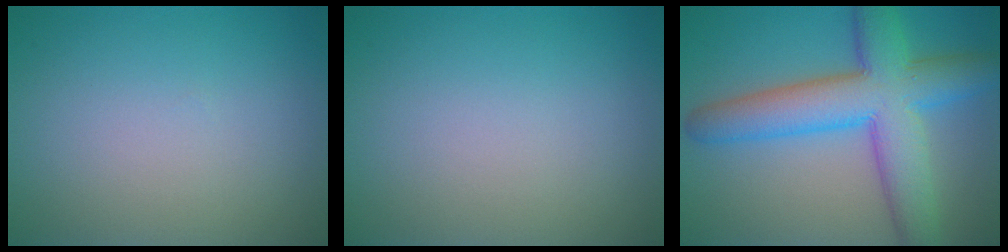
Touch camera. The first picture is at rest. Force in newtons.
{"total": 0.0}
{"total": 9.3, "press": 9.3, "slide": 0.4}